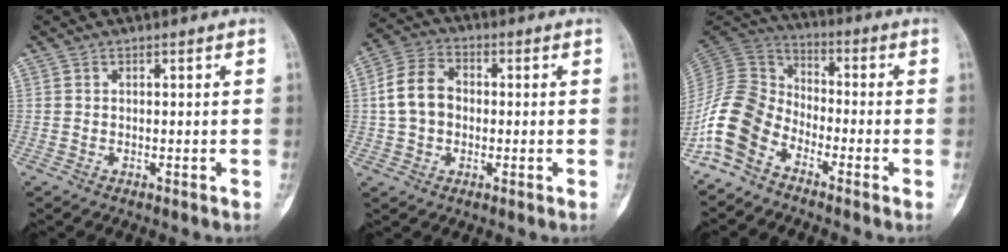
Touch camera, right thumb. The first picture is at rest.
{"total": 8.8, "force": [0.1, 6.8, 5.6], "torque": [-0.094, 0.024, -0.008]}
{"total": 11.5, "force": [-6.8, 7.3, 5.6], "torque": [-0.111, 0.060, -0.155]}